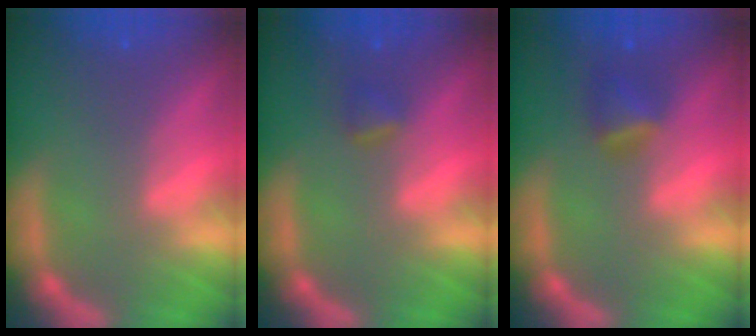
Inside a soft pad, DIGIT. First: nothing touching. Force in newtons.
{"total": 1.4}
{"total": 2.4}